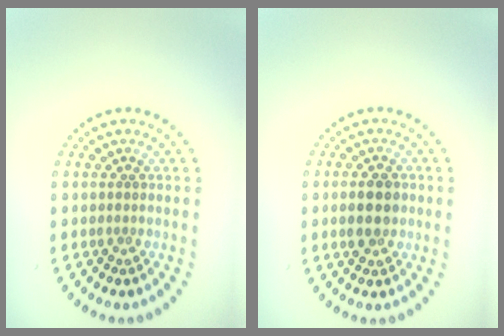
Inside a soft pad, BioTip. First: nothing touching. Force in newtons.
{"total": 2.8, "press": 2.7, "slide": 0.2}